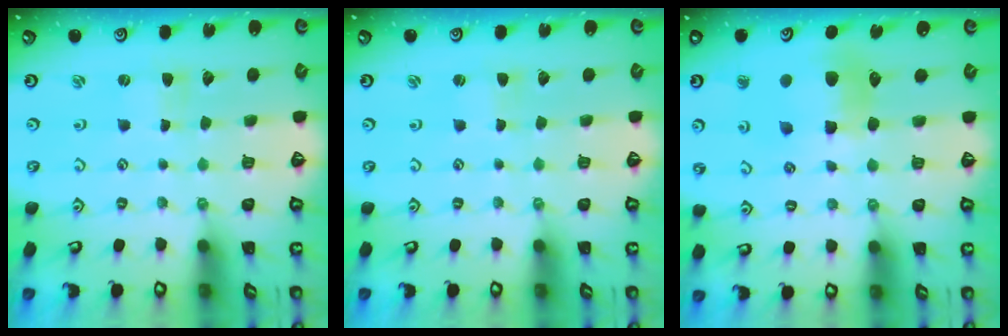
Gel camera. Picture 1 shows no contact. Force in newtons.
{"total": 0.9, "press": 0.9, "slide": 0.2}
{"total": 9.2, "press": 9.2, "slide": 1.1}